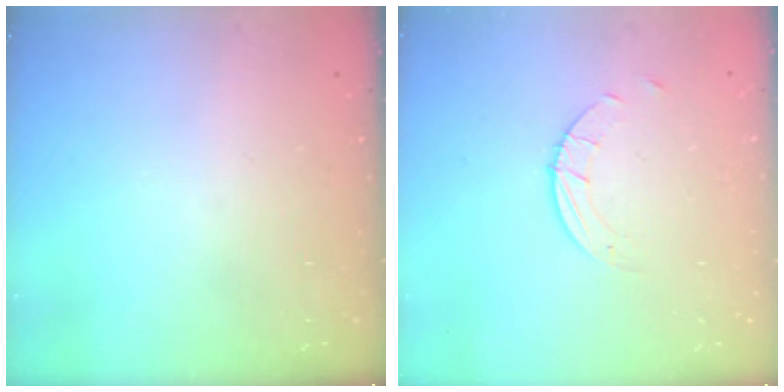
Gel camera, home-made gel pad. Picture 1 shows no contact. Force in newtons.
{"total": 2.7, "press": 2.7, "slide": 0.3}